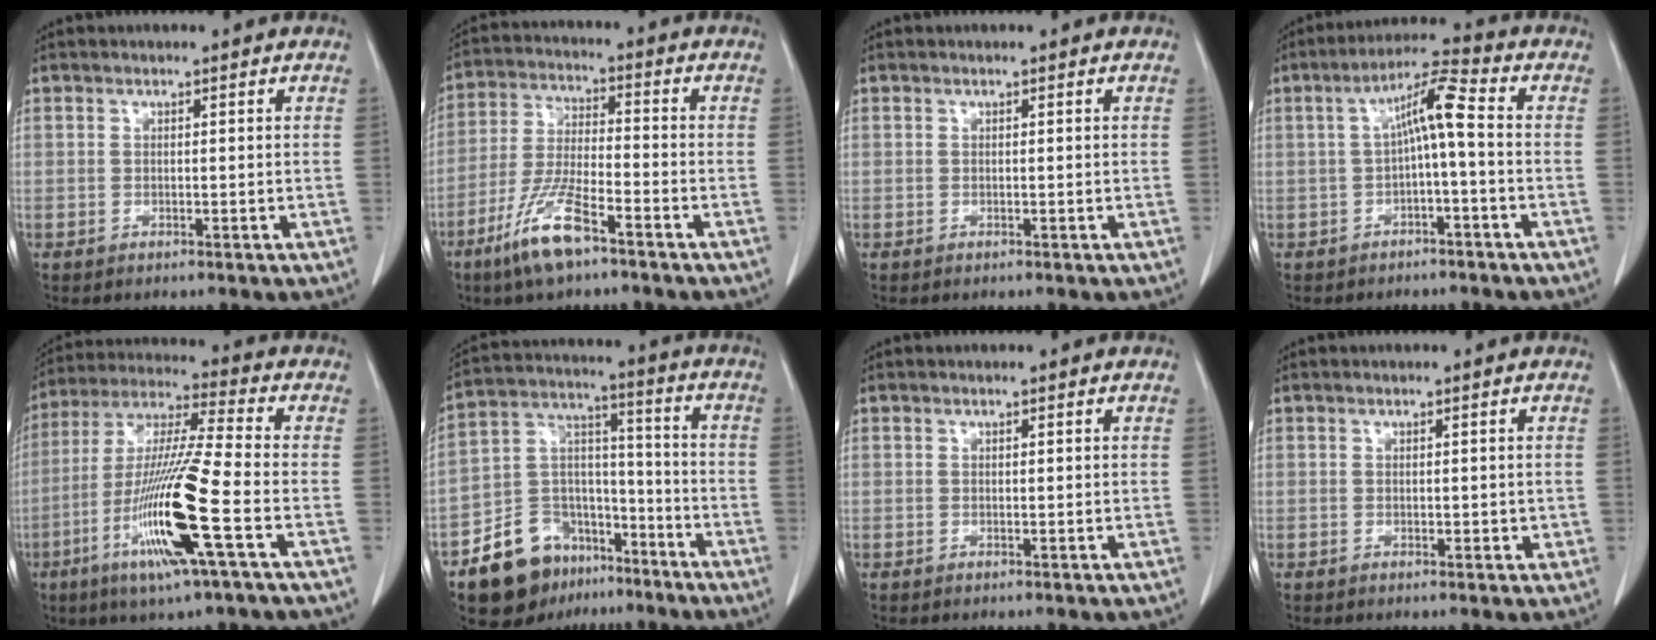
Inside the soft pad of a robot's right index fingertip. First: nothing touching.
{"total": 10.1, "force": [-6.3, 1.7, 7.7], "torque": [-0.162, -0.017, -0.121]}
{"total": 0.0}
{"total": 6.7, "force": [-0.2, 0.6, 6.7], "torque": [-0.118, 0.028, -0.006]}
{"total": 16.7, "force": [-5.8, -0.4, 15.6], "torque": [-0.321, -0.022, -0.116]}
{"total": 14.5, "force": [-9.5, 9.4, 5.5], "torque": [-0.096, 0.055, -0.153]}
{"total": 0.0}
{"total": 1.3, "force": [-0.1, 0.8, 1.1], "torque": [-0.013, -0.001, 0.002]}